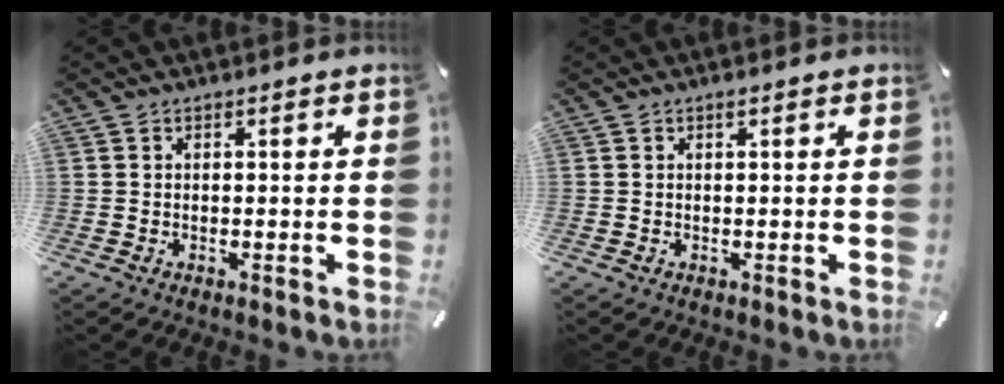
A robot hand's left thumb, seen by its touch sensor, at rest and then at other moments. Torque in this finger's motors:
{"motor_torque": [0.13, 0.03, -0.06, -0.02, 0.04]}